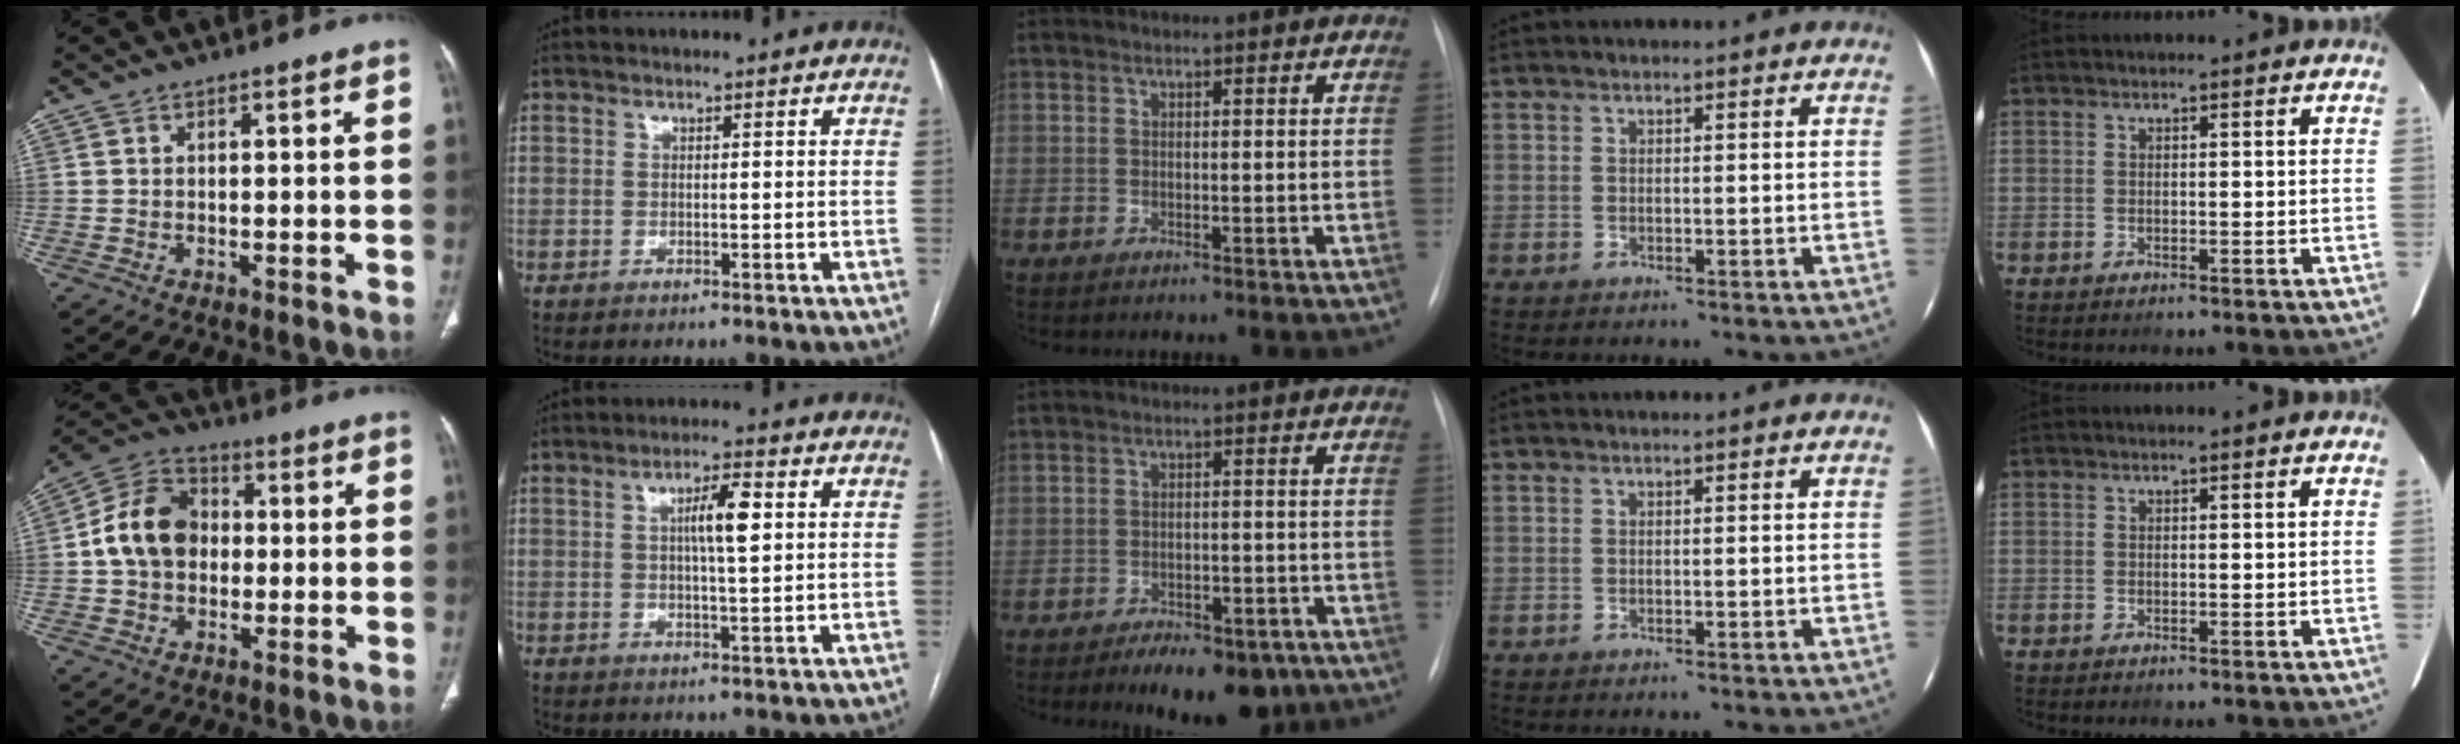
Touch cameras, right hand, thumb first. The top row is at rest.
{"thumb": {"total": 12.5, "force": [0.2, 9.7, 7.9], "torque": [-0.124, 0.029, -0.005]}, "index": {"total": 5.2, "force": [1.2, 0.7, 5.1], "torque": [-0.089, 0.006, 0.020]}, "middle": {"total": 9.7, "force": [-7.0, 4.4, 5.1], "torque": [-0.055, 0.010, -0.096]}}